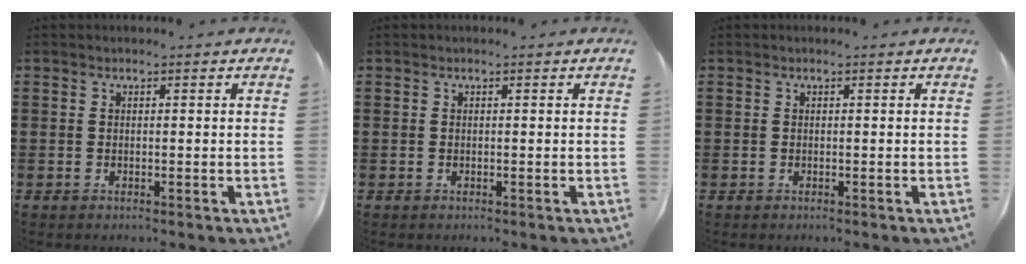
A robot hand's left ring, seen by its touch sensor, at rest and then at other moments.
{"total": 0.0}
{"total": 0.0}